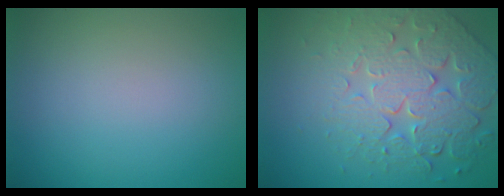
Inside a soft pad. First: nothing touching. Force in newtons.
{"total": 7.7, "press": 6.0, "slide": 4.7}